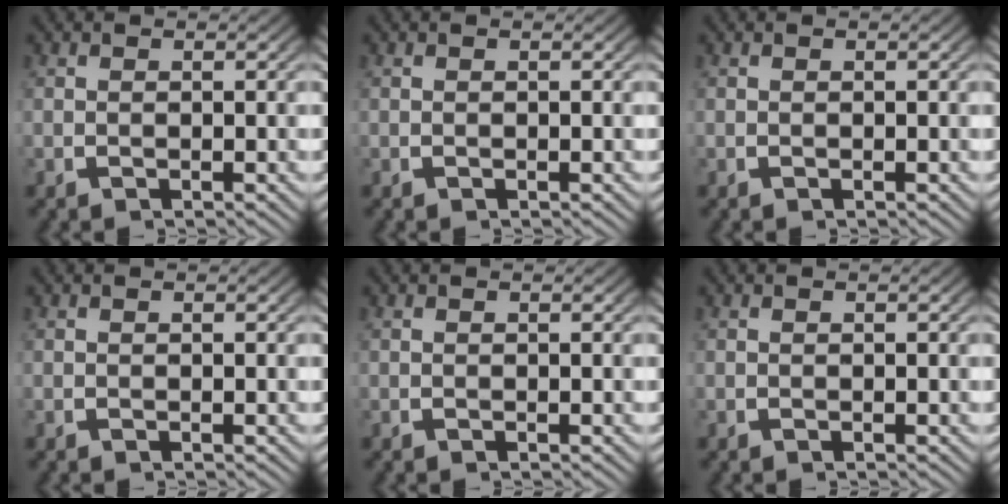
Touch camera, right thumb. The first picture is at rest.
{"total": 0.0}
{"total": 0.0}
{"total": 0.0}
{"total": 0.0}
{"total": 0.0}